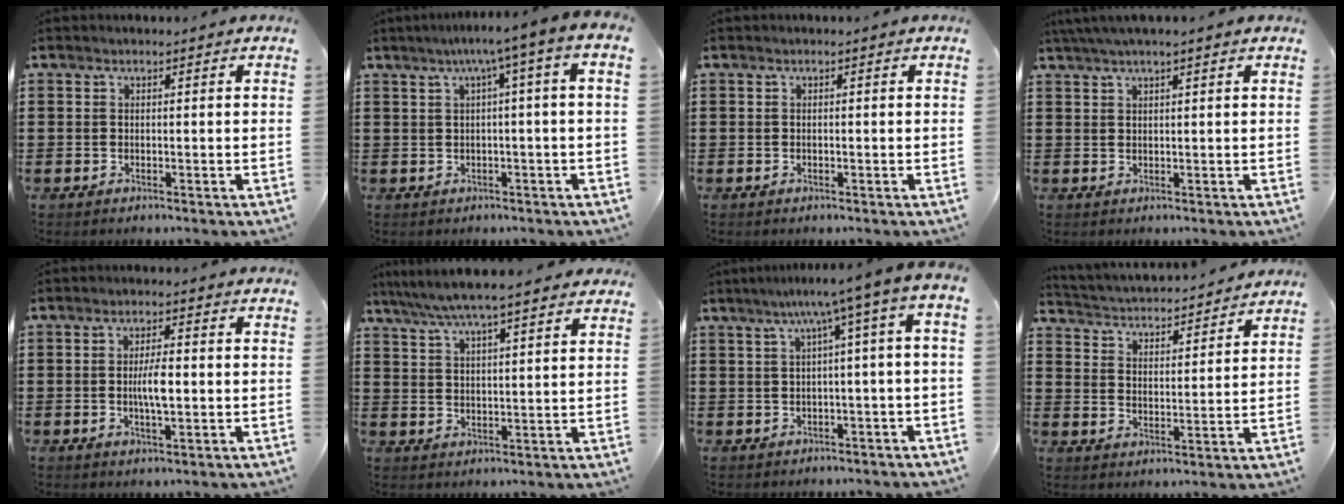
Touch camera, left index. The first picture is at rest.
{"total": 4.2, "force": [0.2, -0.5, 4.1], "torque": [-0.079, -0.003, -0.006]}
{"total": 0.0}
{"total": 2.0, "force": [1.5, 0.0, 1.3], "torque": [-0.029, 0.003, 0.029]}
{"total": 4.2, "force": [-0.3, 1.1, 4.0], "torque": [-0.074, 0.002, -0.007]}
{"total": 6.1, "force": [5.1, 0.2, 3.3], "torque": [-0.080, -0.017, 0.089]}
{"total": 5.2, "force": [0.5, -0.5, 5.2], "torque": [-0.102, -0.014, -0.002]}
{"total": 3.1, "force": [3.1, -0.1, -0.2], "torque": [-0.019, -0.031, 0.047]}